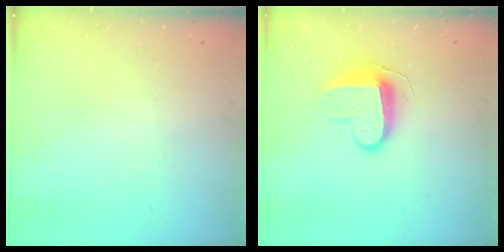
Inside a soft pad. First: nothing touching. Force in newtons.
{"total": 10.0, "press": 10.0, "slide": 1.1}